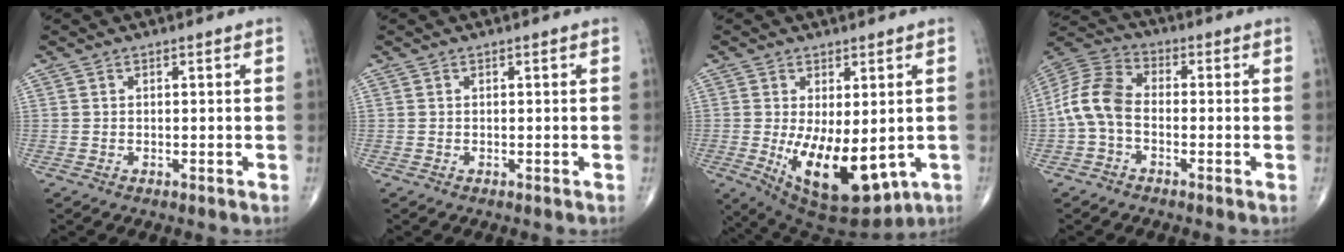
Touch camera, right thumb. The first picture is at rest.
{"total": 0.0}
{"total": 15.1, "force": [-2.8, 7.4, 12.9], "torque": [-0.202, -0.026, -0.016]}
{"total": 9.6, "force": [-1.6, 6.2, 7.1], "torque": [-0.142, 0.029, -0.047]}